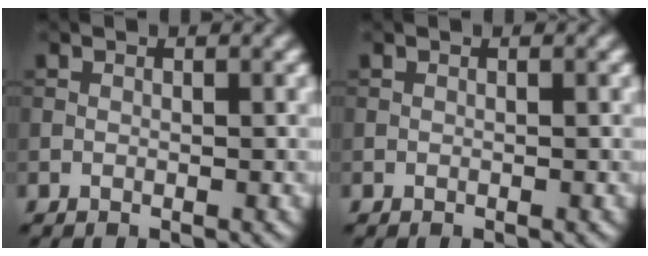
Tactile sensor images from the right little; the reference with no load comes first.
{"total": 0.0}